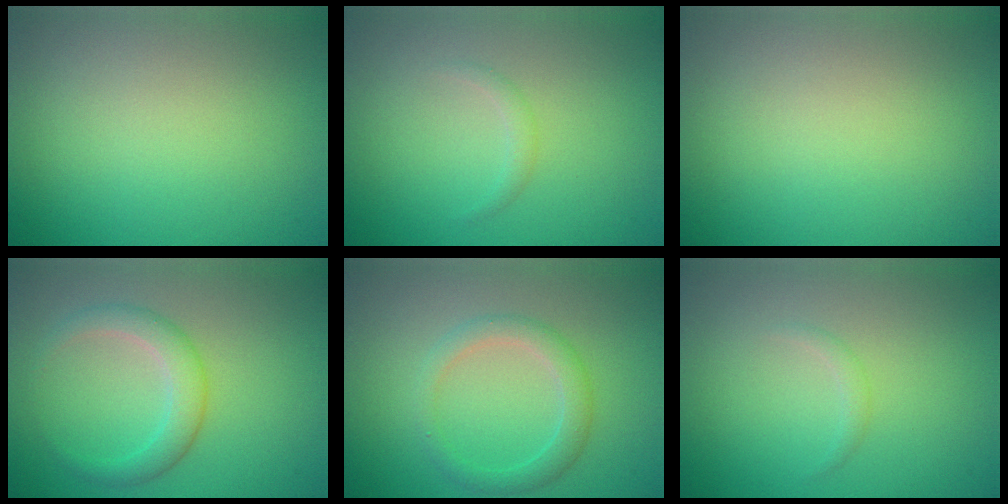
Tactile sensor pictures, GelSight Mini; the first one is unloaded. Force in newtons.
{"total": 0.8, "press": 0.8, "slide": 0.0}
{"total": 0.0}
{"total": 2.7, "press": 2.7, "slide": 0.1}
{"total": 2.4, "press": 2.4, "slide": 0.1}
{"total": 0.7, "press": 0.7, "slide": 0.0}